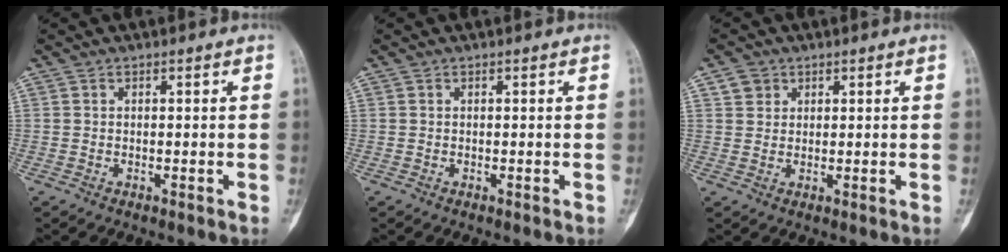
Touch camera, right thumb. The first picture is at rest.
{"total": 0.0}
{"total": 2.7, "force": [1.4, 2.3, 0.6], "torque": [0.005, -0.006, 0.021]}